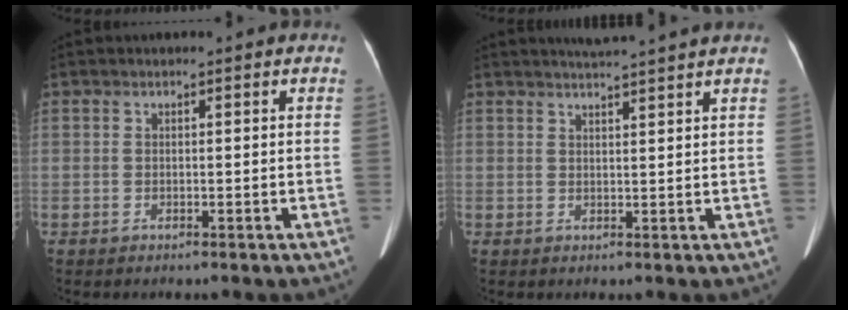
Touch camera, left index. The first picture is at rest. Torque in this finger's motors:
{"motor_torque": [0.38, -0.80, -0.02, 0.04]}